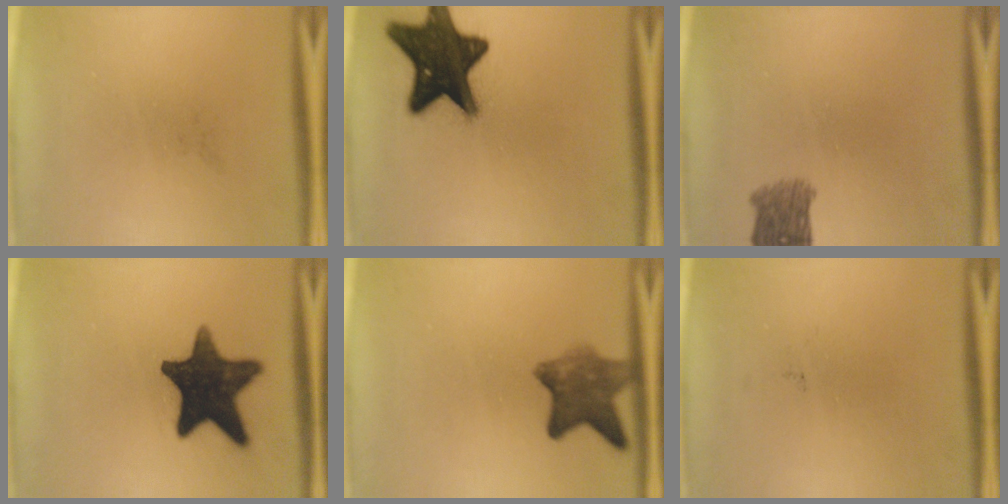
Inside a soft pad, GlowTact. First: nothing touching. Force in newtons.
{"total": 17.7}
{"total": 3.6}
{"total": 15.5}
{"total": 6.8}
{"total": 0.0}